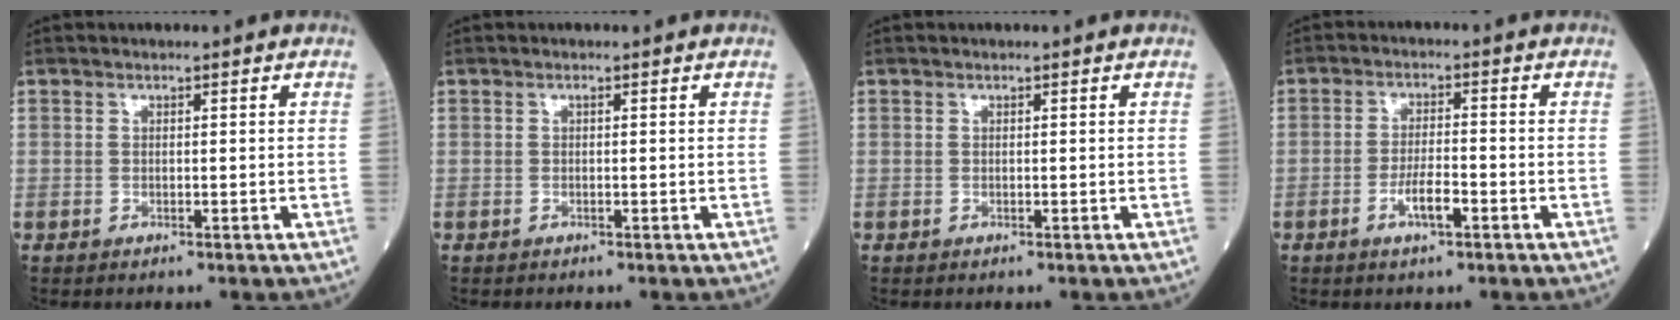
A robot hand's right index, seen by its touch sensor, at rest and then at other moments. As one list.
[{"total": 0.0}, {"total": 0.0}, {"total": 4.4, "force": [-2.0, 0.9, 3.8], "torque": [-0.072, 0.000, -0.037]}]